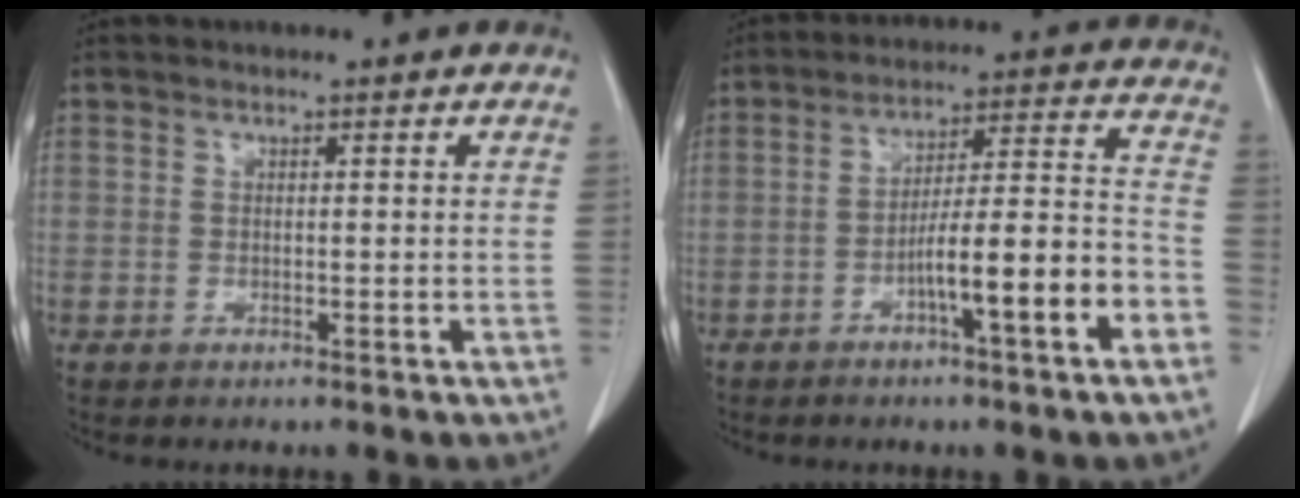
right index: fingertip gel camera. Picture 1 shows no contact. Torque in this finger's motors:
{"motor_torque": [1.31, -0.83, 0.74, 0.16]}